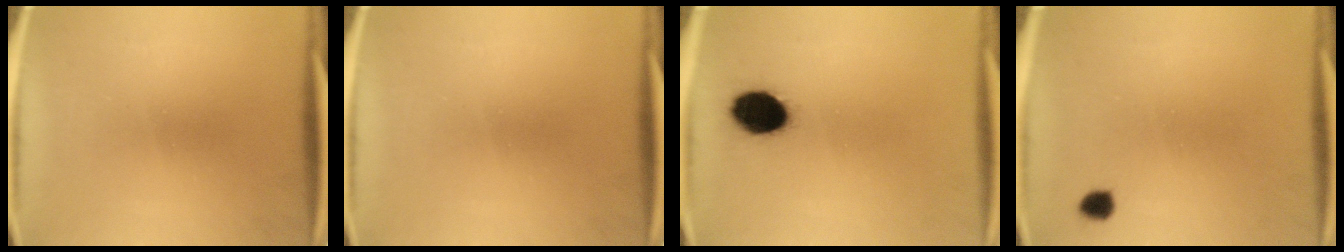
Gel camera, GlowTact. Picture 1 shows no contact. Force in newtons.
{"total": 0.0}
{"total": 9.6}
{"total": 1.9}